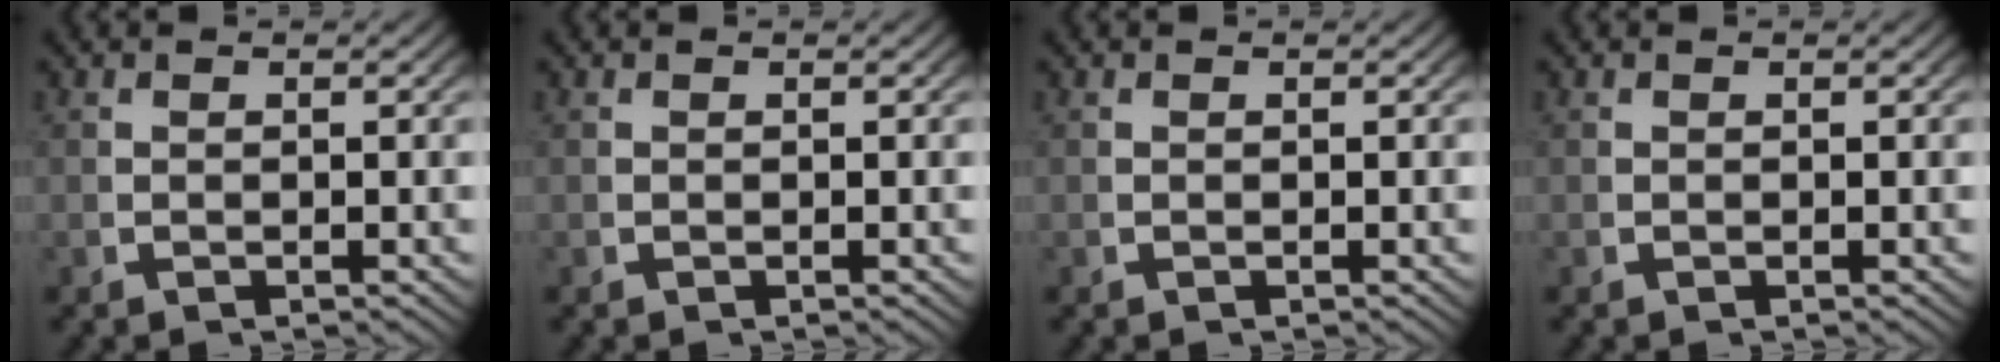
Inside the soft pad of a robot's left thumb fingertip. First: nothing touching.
{"total": 0.0}
{"total": 0.0}
{"total": 0.0}